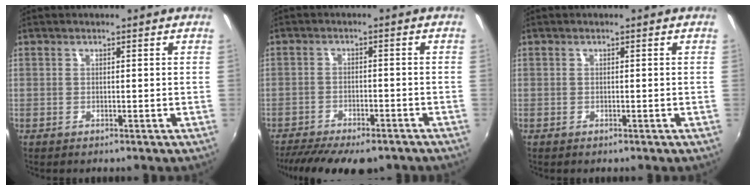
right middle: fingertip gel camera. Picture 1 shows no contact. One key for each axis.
{"total": 15.9, "fx": -12.8, "fy": 5.0, "fz": 8.1, "tx": -0.167, "ty": -0.042, "tz": -0.186}
{"total": 0.0}